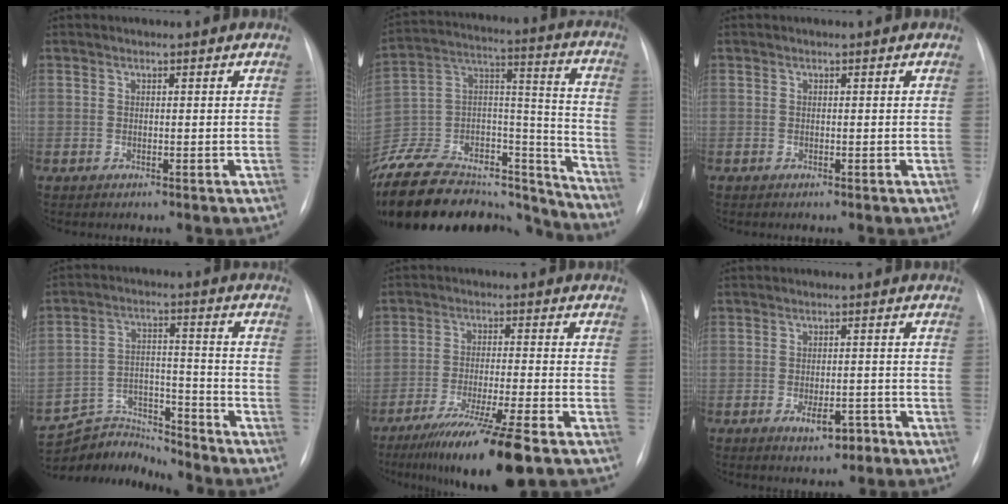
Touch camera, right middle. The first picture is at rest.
{"total": 33.7, "force": [-29.2, 11.4, 12.4], "torque": [-0.249, 0.013, -0.445]}
{"total": 0.0}
{"total": 8.9, "force": [-8.7, 0.8, -1.4], "torque": [0.026, 0.036, -0.157]}
{"total": 12.7, "force": [-8.5, -0.5, 9.3], "torque": [-0.163, -0.041, -0.143]}
{"total": 4.0, "force": [-2.3, 1.6, 2.8], "torque": [-0.040, 0.003, -0.029]}